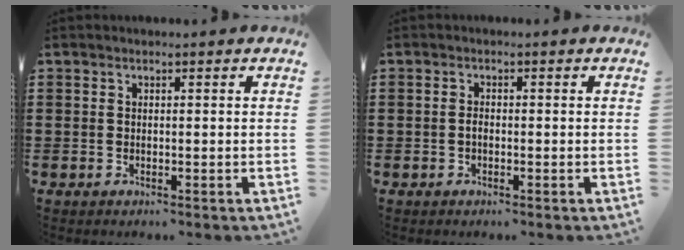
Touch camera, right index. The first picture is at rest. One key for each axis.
{"total": 0.9, "fx": -0.3, "fy": 0.4, "fz": 0.8, "tx": -0.017, "ty": -0.002, "tz": -0.005}